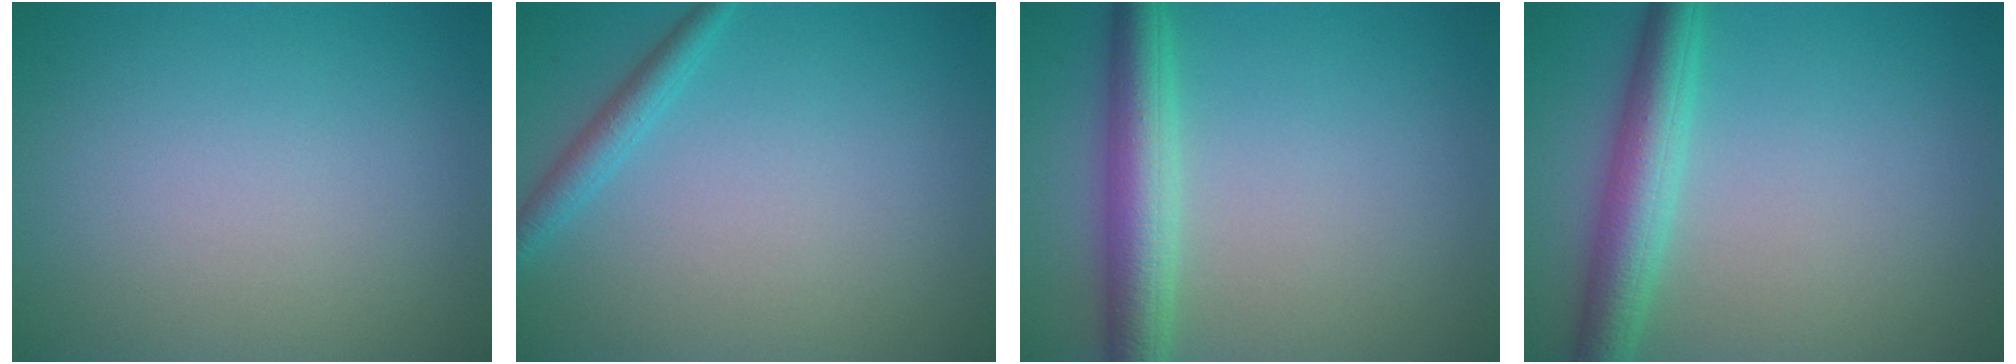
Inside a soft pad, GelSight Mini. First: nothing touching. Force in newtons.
{"total": 1.8, "press": 1.8, "slide": 0.1}
{"total": 4.8, "press": 4.8, "slide": 0.1}
{"total": 4.6, "press": 4.6, "slide": 0.1}